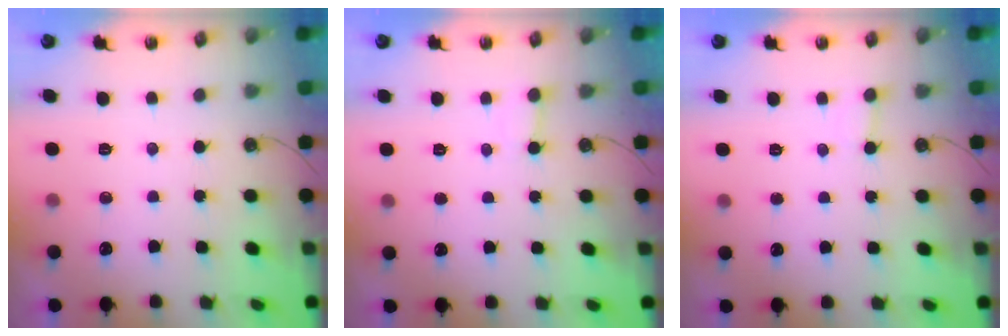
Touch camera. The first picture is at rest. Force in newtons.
{"total": 2.8, "press": 2.8, "slide": 0.4}
{"total": 2.1, "press": 2.1, "slide": 0.2}